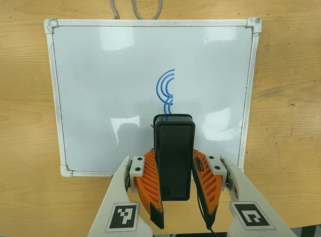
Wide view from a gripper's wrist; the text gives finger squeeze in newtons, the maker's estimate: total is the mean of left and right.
{"total": 7.4, "left": 5.7, "right": 9.0}